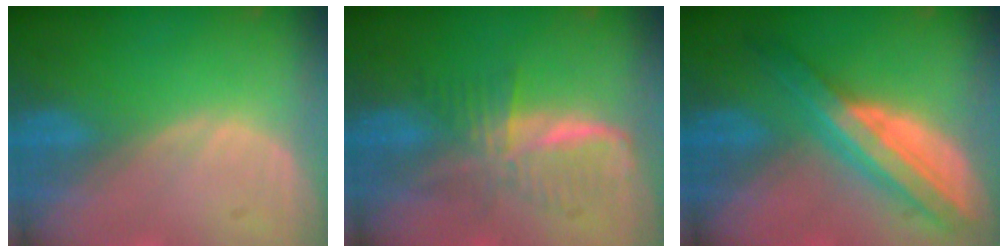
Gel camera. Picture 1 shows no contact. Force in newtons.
{"total": 5.9, "press": 5.8, "slide": 0.8}
{"total": 8.5, "press": 8.5, "slide": 0.4}